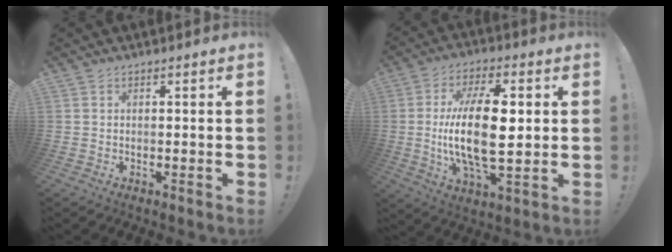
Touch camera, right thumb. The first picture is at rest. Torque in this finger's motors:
{"motor_torque": [2.41, 2.60, 1.06, -0.59, 0.35]}